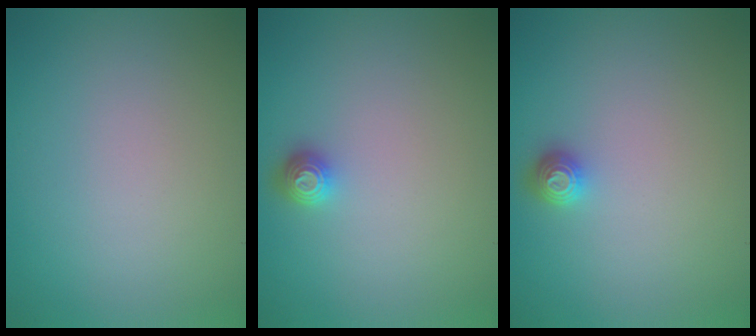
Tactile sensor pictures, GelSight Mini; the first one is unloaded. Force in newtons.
{"total": 1.2, "press": 1.1, "slide": 0.4}
{"total": 1.2, "press": 1.1, "slide": 0.4}